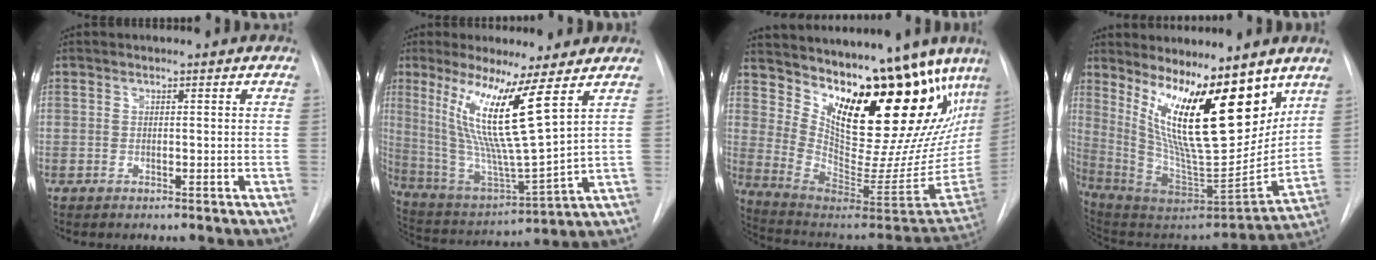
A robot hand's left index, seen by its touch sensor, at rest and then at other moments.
{"total": 15.0, "force": [6.6, -0.4, 13.5], "torque": [-0.276, -0.024, 0.127]}
{"total": 25.6, "force": [18.5, 7.0, 16.3], "torque": [-0.253, -0.026, 0.263]}
{"total": 19.8, "force": [11.0, 5.0, 15.7], "torque": [-0.259, -0.036, 0.197]}